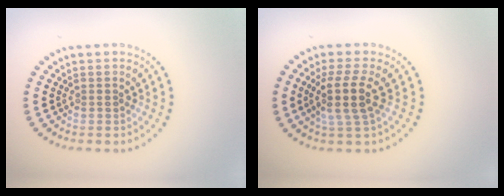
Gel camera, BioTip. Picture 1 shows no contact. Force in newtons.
{"total": 3.7, "press": 3.0, "slide": 2.1}